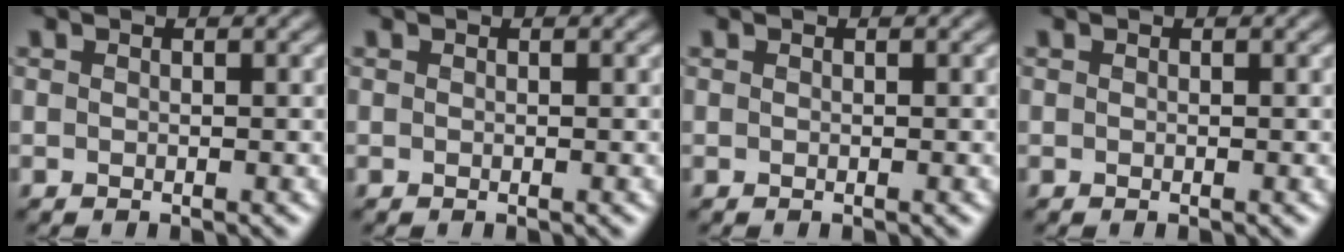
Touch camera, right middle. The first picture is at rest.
{"total": 0.0}
{"total": 0.0}
{"total": 0.0}